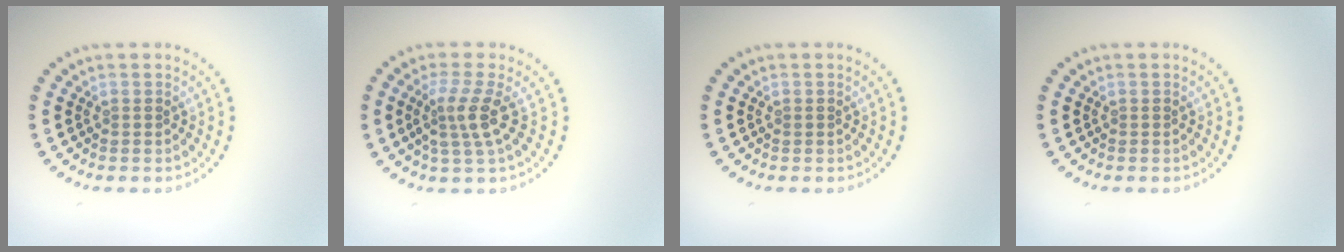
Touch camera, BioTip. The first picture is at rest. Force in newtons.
{"total": 2.9, "press": 2.2, "slide": 1.9}
{"total": 0.0}
{"total": 0.0}